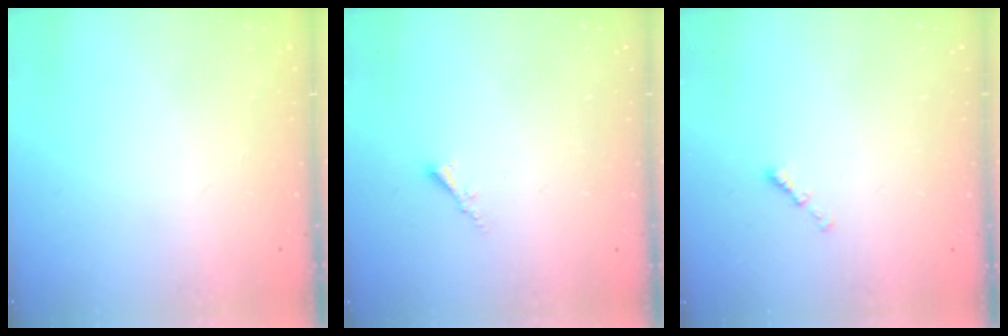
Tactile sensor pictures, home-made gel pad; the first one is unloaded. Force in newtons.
{"total": 1.7, "press": 1.6, "slide": 0.4}
{"total": 0.0}